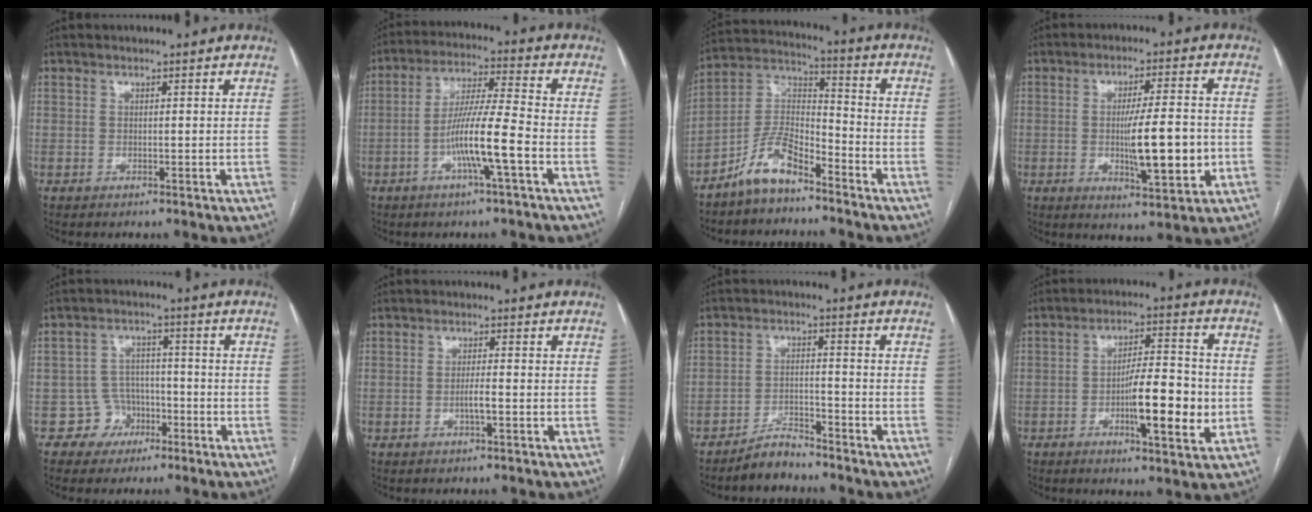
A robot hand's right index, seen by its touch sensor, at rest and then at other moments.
{"total": 10.0, "force": [-3.7, -0.1, 9.3], "torque": [-0.179, 0.004, -0.071]}
{"total": 9.1, "force": [-6.9, 3.3, 5.0], "torque": [-0.106, 0.022, -0.136]}
{"total": 10.8, "force": [-1.9, 1.6, 10.6], "torque": [-0.168, -0.007, -0.026]}
{"total": 4.9, "force": [-2.5, 4.2, 0.1], "torque": [0.008, 0.017, -0.038]}
{"total": 2.1, "force": [-0.8, 0.1, 1.9], "torque": [-0.035, 0.000, -0.015]}
{"total": 4.1, "force": [-3.9, 0.9, 0.9], "torque": [-0.013, -0.006, -0.071]}
{"total": 11.4, "force": [-2.7, 2.2, 10.9], "torque": [-0.173, 0.003, -0.041]}